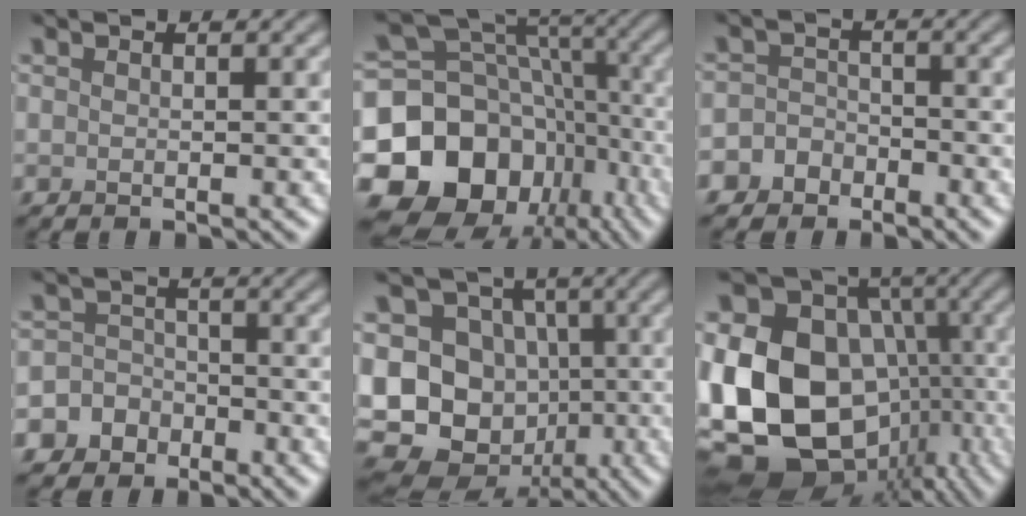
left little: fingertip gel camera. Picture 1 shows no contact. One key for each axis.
{"total": 16.2, "fx": -6.0, "fy": 12.9, "fz": 7.7, "tx": -0.157, "ty": 0.016, "tz": -0.107}
{"total": 4.1, "fx": -2.7, "fy": 3.1, "fz": 0.4, "tx": 0.027, "ty": -0.002, "tz": -0.061}
{"total": 6.3, "fx": -3.7, "fy": 5.2, "fz": 0.5, "tx": 0.008, "ty": -0.002, "tz": -0.085}
{"total": 16.3, "fx": -2.9, "fy": 14.8, "fz": 6.4, "tx": -0.142, "ty": -0.005, "tz": -0.068}
{"total": 20.9, "fx": -3.7, "fy": 16.4, "fz": 12.4, "tx": -0.251, "ty": -0.026, "tz": -0.029}